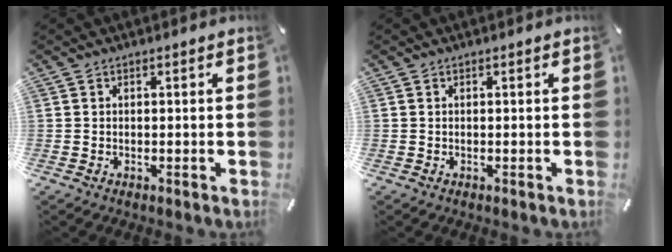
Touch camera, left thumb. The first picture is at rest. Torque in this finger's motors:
{"motor_torque": [0.36, -0.02, -0.43, 0.17, 0.02]}